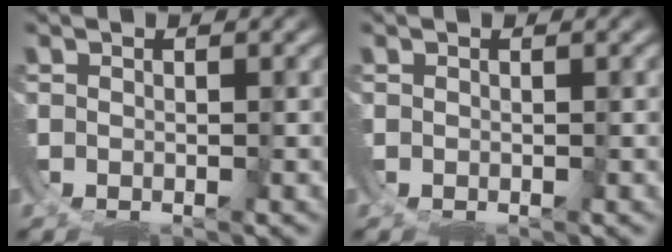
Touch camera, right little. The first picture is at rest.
{"total": 0.0}